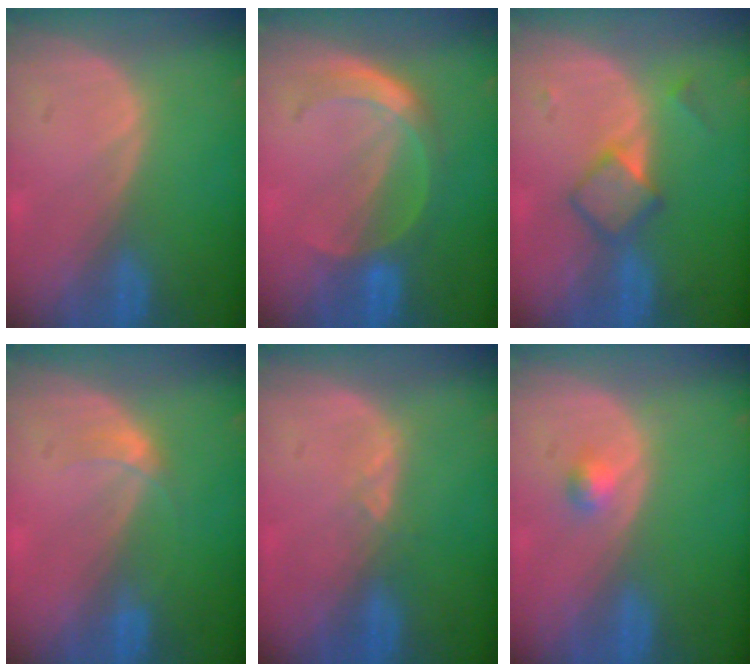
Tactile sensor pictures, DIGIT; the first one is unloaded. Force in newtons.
{"total": 5.8, "press": 5.1, "slide": 2.6}
{"total": 4.7, "press": 4.6, "slide": 0.6}
{"total": 1.7, "press": 1.7, "slide": 0.2}
{"total": 1.6, "press": 1.5, "slide": 0.7}
{"total": 1.8, "press": 1.6, "slide": 0.9}